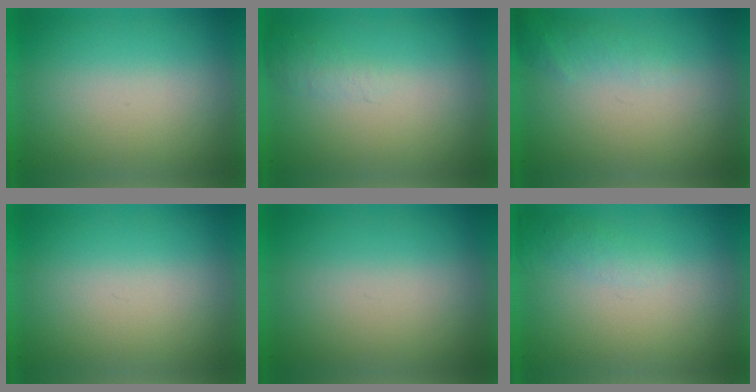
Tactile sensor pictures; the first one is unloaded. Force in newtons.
{"total": 1.1}
{"total": 1.3}
{"total": 0.0}
{"total": 0.0}
{"total": 1.3}